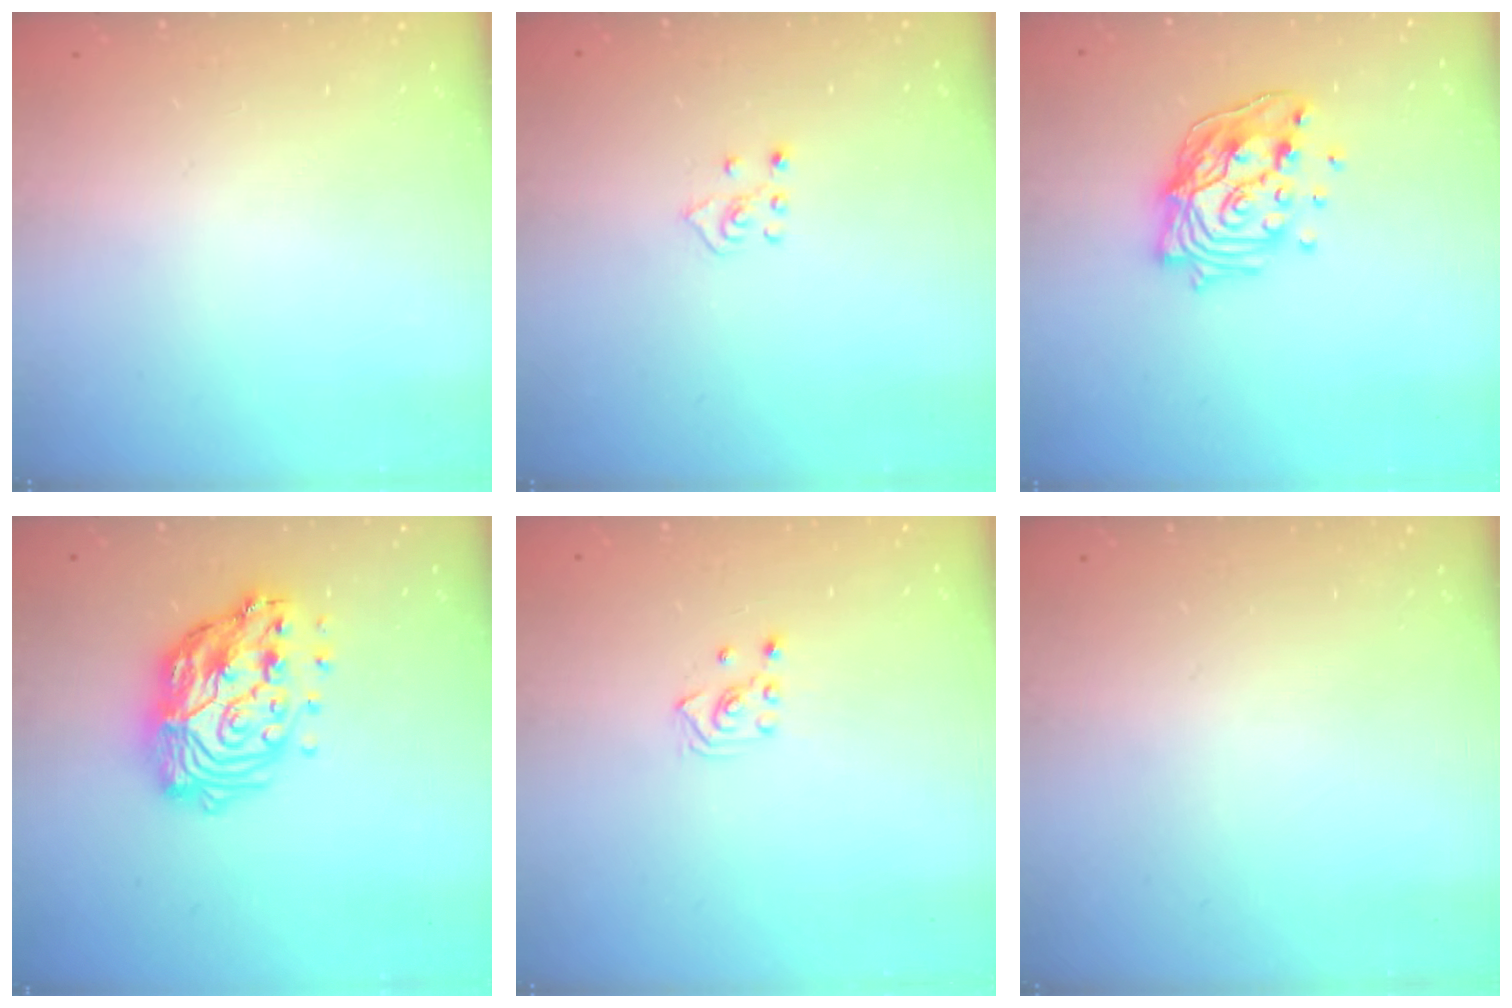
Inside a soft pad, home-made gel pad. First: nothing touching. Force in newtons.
{"total": 2.3, "press": 2.3, "slide": 0.5}
{"total": 16.5, "press": 16.1, "slide": 3.6}
{"total": 17.1, "press": 17.0, "slide": 1.6}
{"total": 2.5, "press": 2.3, "slide": 1.0}
{"total": 0.0}